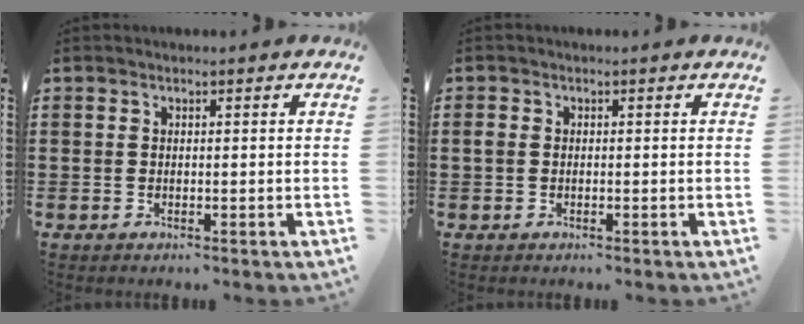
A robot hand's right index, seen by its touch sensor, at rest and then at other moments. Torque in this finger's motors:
{"motor_torque": [-0.17, -0.16, 0.00, 0.00]}